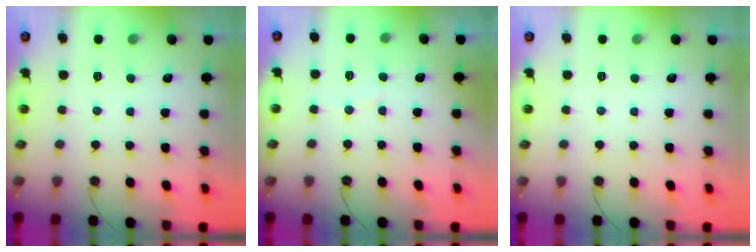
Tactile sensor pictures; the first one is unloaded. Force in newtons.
{"total": 3.4, "press": 3.4, "slide": 0.2}
{"total": 0.0}